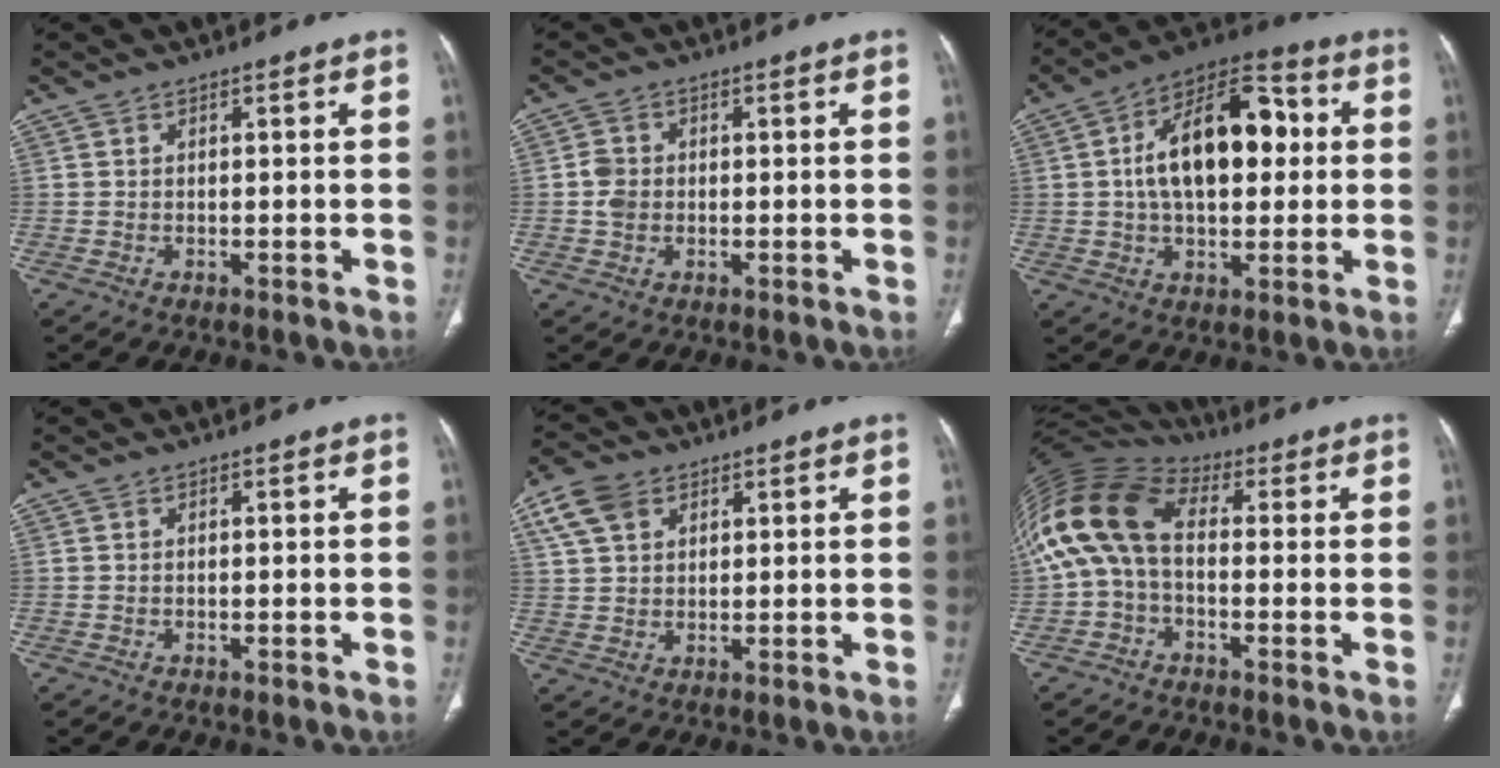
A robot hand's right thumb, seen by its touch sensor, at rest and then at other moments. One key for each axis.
{"total": 3.1, "fx": -0.2, "fy": 2.6, "fz": 1.7, "tx": -0.028, "ty": 0.007, "tz": -0.008}
{"total": 18.5, "fx": 2.3, "fy": 10.2, "fz": 15.3, "tx": -0.224, "ty": 0.029, "tz": 0.030}
{"total": 0.0}
{"total": 7.1, "fx": 3.4, "fy": 4.9, "fz": 3.9, "tx": -0.068, "ty": 0.002, "tz": 0.068}
{"total": 14.3, "fx": 0.4, "fy": 8.7, "fz": 11.4, "tx": -0.237, "ty": 0.043, "tz": -0.007}